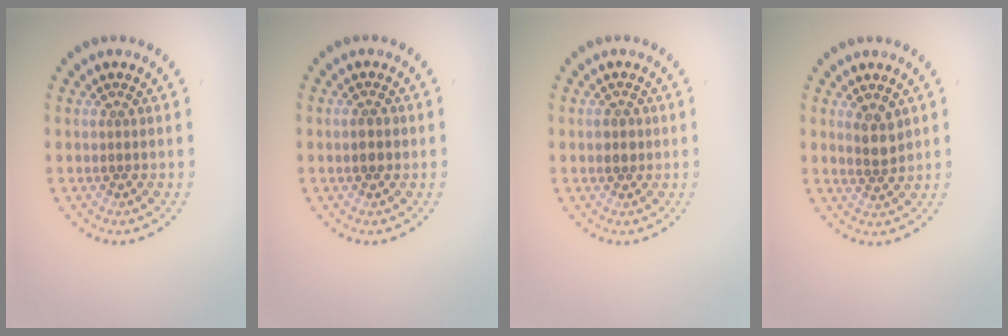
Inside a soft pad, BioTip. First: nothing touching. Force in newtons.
{"total": 1.3, "press": 1.3, "slide": 0.1}
{"total": 1.2, "press": 1.2, "slide": 0.2}
{"total": 2.0, "press": 1.7, "slide": 1.0}